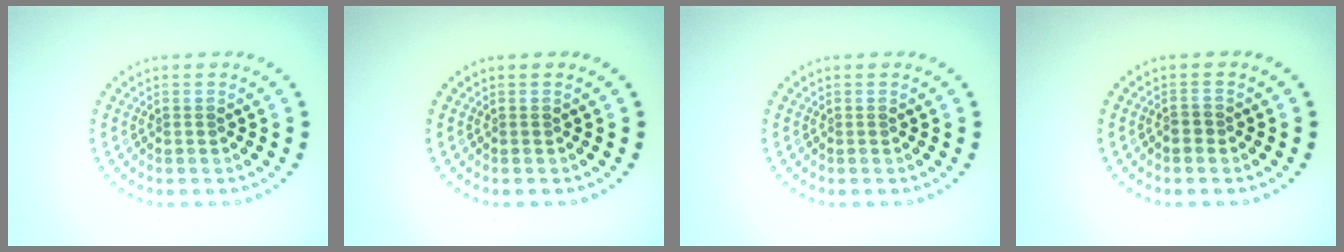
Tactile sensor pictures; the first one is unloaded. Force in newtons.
{"total": 0.0}
{"total": 0.0}
{"total": 1.1, "press": 0.9, "slide": 0.7}